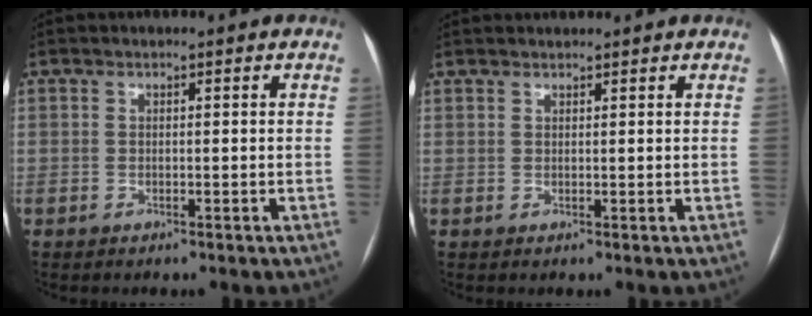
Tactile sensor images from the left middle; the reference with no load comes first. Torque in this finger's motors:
{"motor_torque": [0.61, -1.52, -0.38, -0.21]}